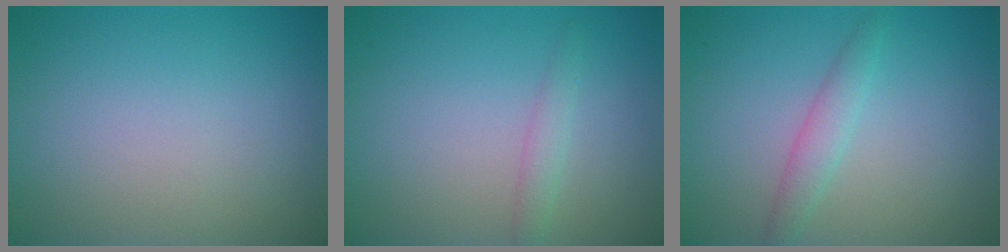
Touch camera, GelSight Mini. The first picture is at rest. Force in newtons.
{"total": 1.4, "press": 1.4, "slide": 0.0}
{"total": 1.9, "press": 1.9, "slide": 0.1}